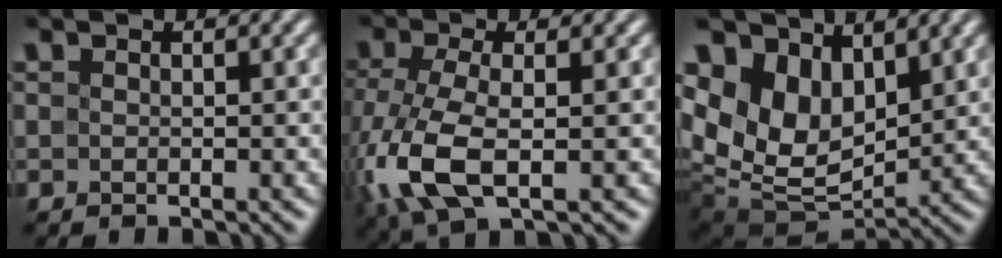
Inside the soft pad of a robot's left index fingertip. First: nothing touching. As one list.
[{"total": 7.4, "force": [-2.1, 3.3, 6.3], "torque": [-0.156, -0.009, -0.050]}, {"total": 10.0, "force": [3.7, 6.8, 6.3], "torque": [-0.135, -0.001, 0.074]}]